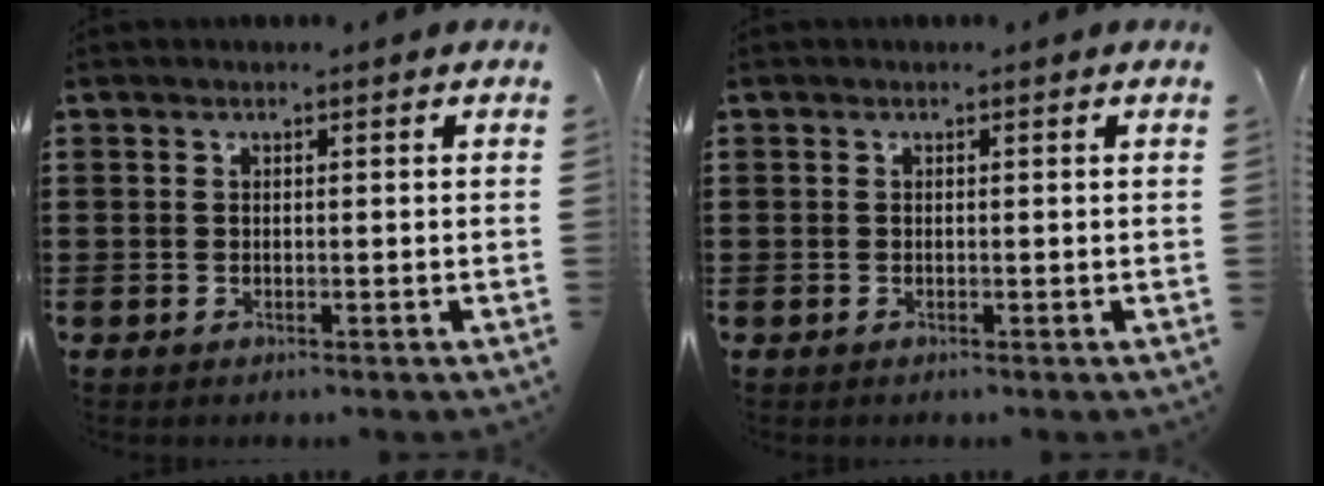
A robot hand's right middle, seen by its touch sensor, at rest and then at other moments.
{"total": 0.0}